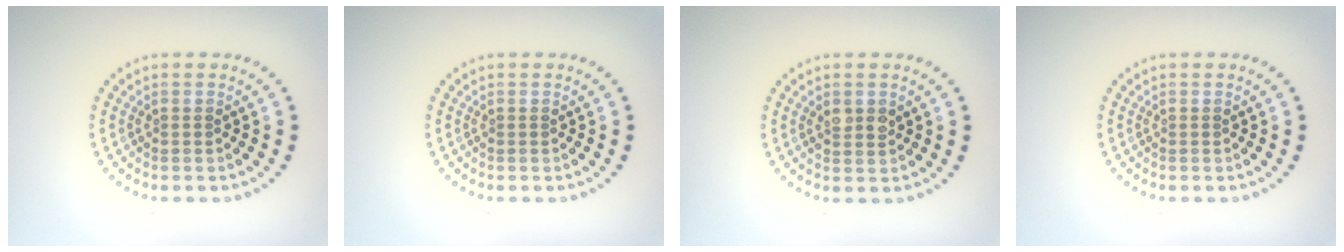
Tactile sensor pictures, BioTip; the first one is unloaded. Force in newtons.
{"total": 0.0}
{"total": 1.7, "press": 1.7, "slide": 0.3}
{"total": 0.0}